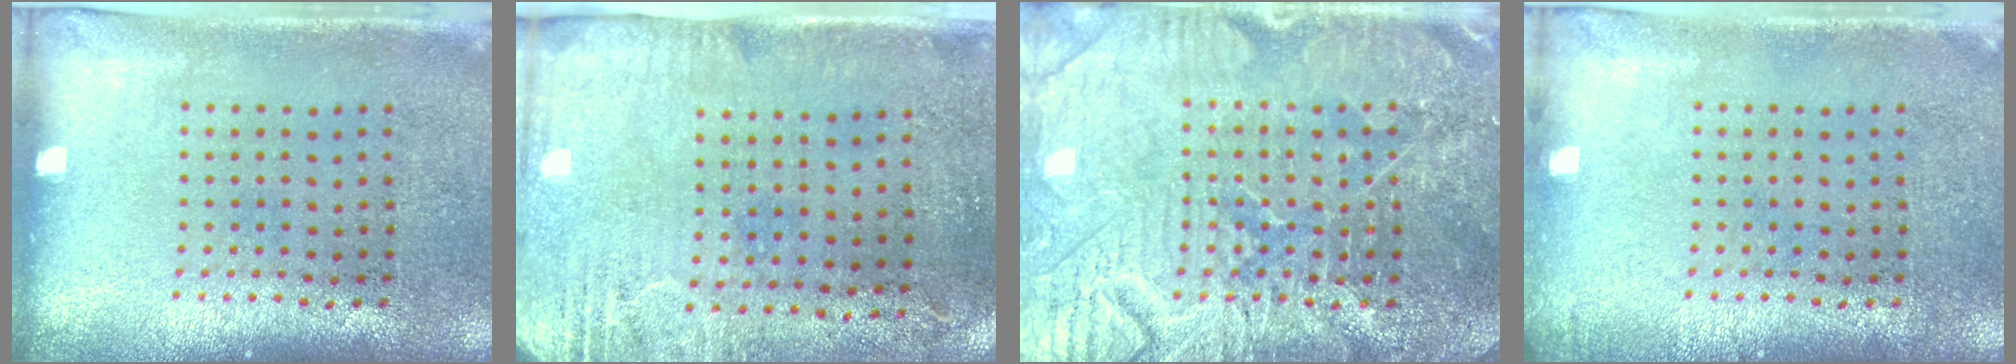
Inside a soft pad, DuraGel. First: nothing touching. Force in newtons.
{"total": 3.0, "press": 2.5, "slide": 1.8}
{"total": 4.7, "press": 4.7, "slide": 0.6}
{"total": 0.6, "press": 0.6, "slide": 0.1}